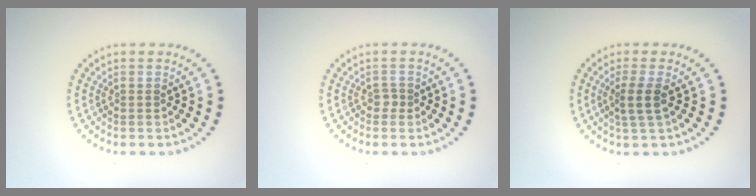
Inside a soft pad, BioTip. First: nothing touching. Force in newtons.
{"total": 0.9, "press": 0.6, "slide": 0.6}
{"total": 2.2, "press": 1.7, "slide": 1.3}